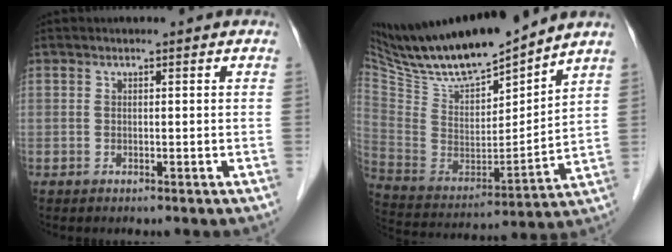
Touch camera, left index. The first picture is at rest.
{"total": 19.8, "force": [17.5, 2.2, 8.8], "torque": [-0.172, -0.014, 0.323]}